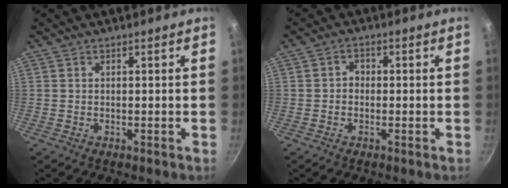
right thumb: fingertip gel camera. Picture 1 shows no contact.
{"total": 2.0, "force": [-0.3, 1.7, 1.0], "torque": [-0.007, 0.009, -0.009]}